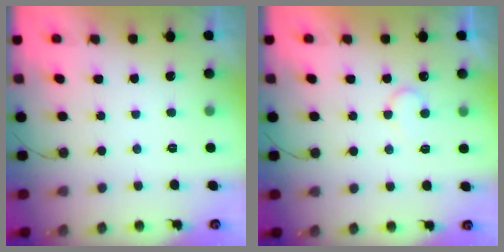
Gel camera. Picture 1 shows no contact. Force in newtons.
{"total": 5.8, "press": 5.8, "slide": 0.5}